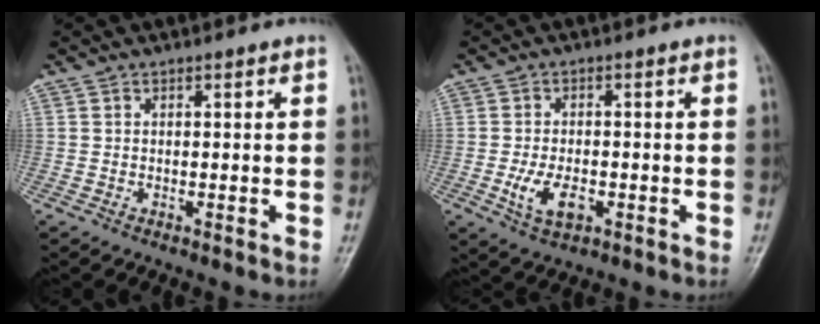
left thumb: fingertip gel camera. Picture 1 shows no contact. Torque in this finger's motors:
{"motor_torque": [0.02, 0.64, 0.73, 0.20, 0.07]}